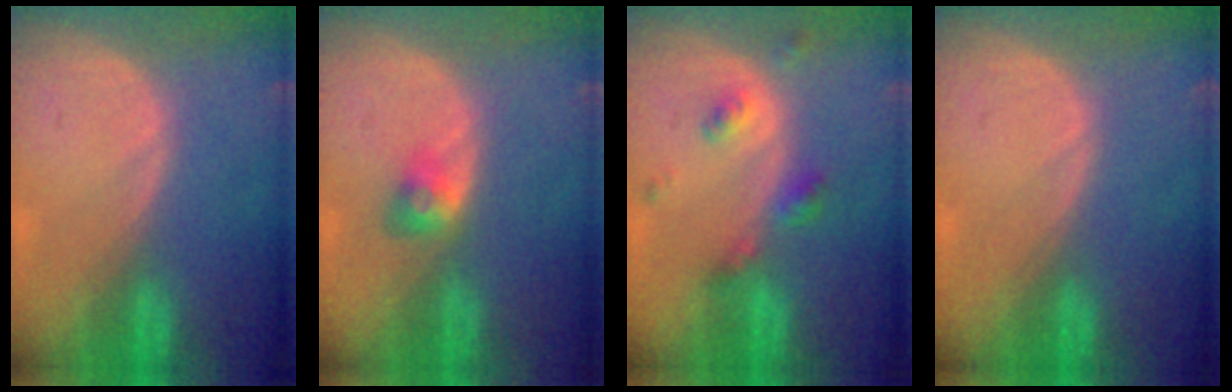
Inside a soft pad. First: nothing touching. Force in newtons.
{"total": 2.9, "press": 2.5, "slide": 1.6}
{"total": 4.9, "press": 4.3, "slide": 2.2}
{"total": 0.0}